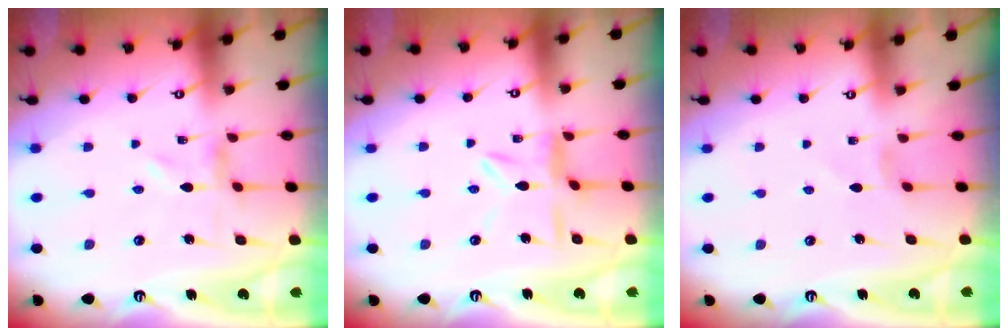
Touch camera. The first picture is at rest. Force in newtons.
{"total": 5.8, "press": 5.8, "slide": 0.5}
{"total": 1.9, "press": 1.9, "slide": 0.4}